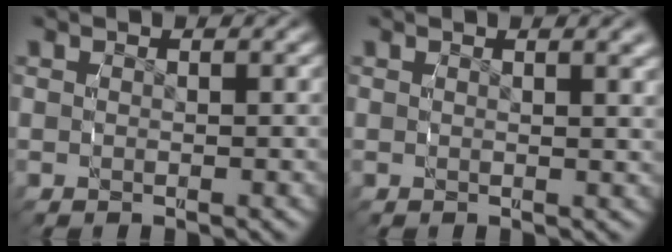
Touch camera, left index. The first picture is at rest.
{"total": 1.4, "force": [0.9, -0.2, 1.0], "torque": [-0.012, -0.001, 0.012]}